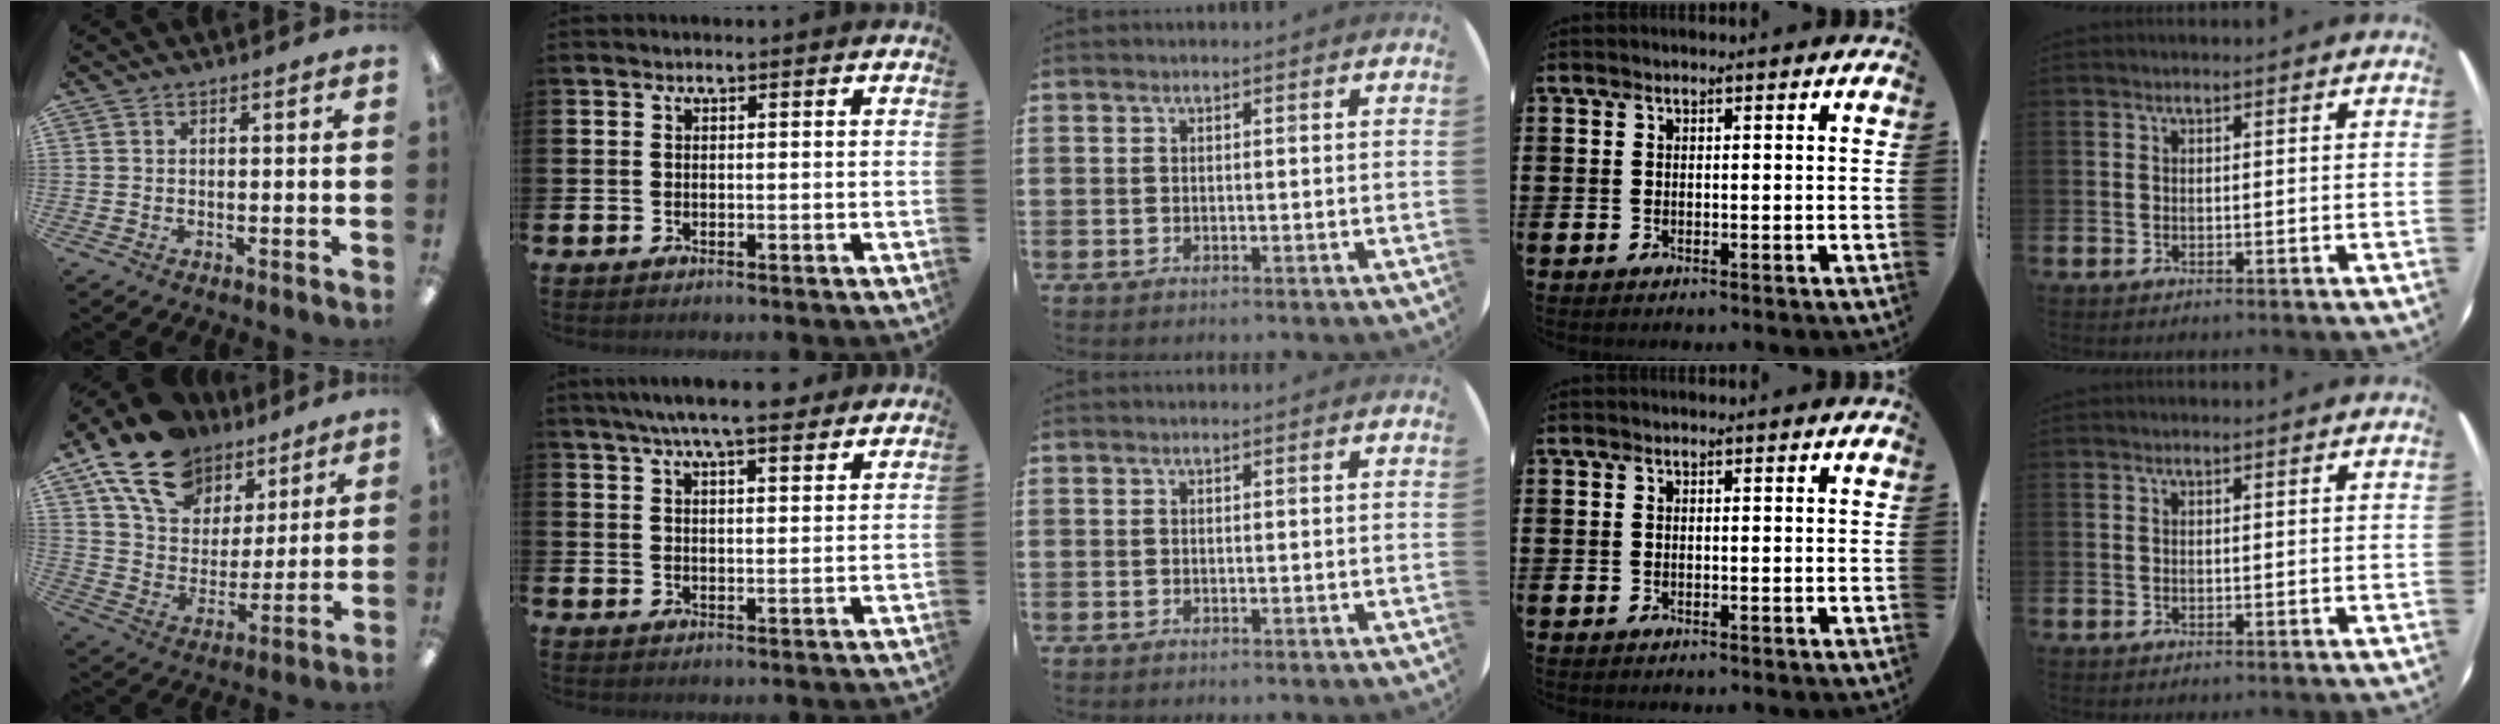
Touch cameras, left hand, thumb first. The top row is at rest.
{"thumb": {"total": 18.7, "force": [12.8, 11.3, 7.8], "torque": [-0.157, -0.063, 0.238]}, "index": {"total": 6.7, "force": [6.0, 0.9, 2.9], "torque": [-0.063, -0.018, 0.107]}}